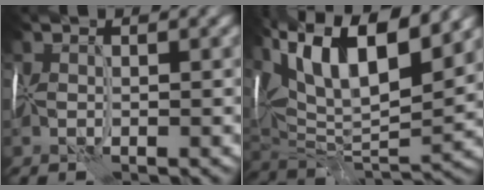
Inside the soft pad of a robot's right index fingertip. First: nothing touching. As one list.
[{"total": 15.5, "force": [7.8, 6.1, 11.9], "torque": [-0.220, 0.035, 0.133]}]